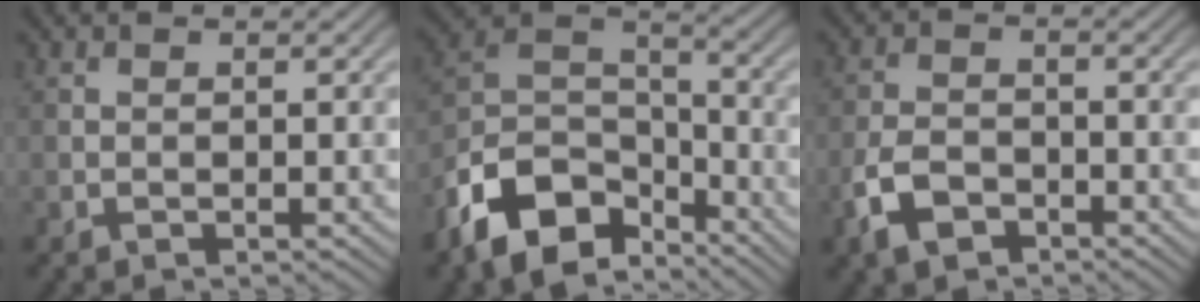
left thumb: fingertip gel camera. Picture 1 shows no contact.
{"total": 12.4, "force": [-8.1, 6.6, 6.7], "torque": [-0.140, -0.012, -0.166]}
{"total": 4.7, "force": [-2.9, 2.5, 2.7], "torque": [-0.056, -0.004, -0.067]}